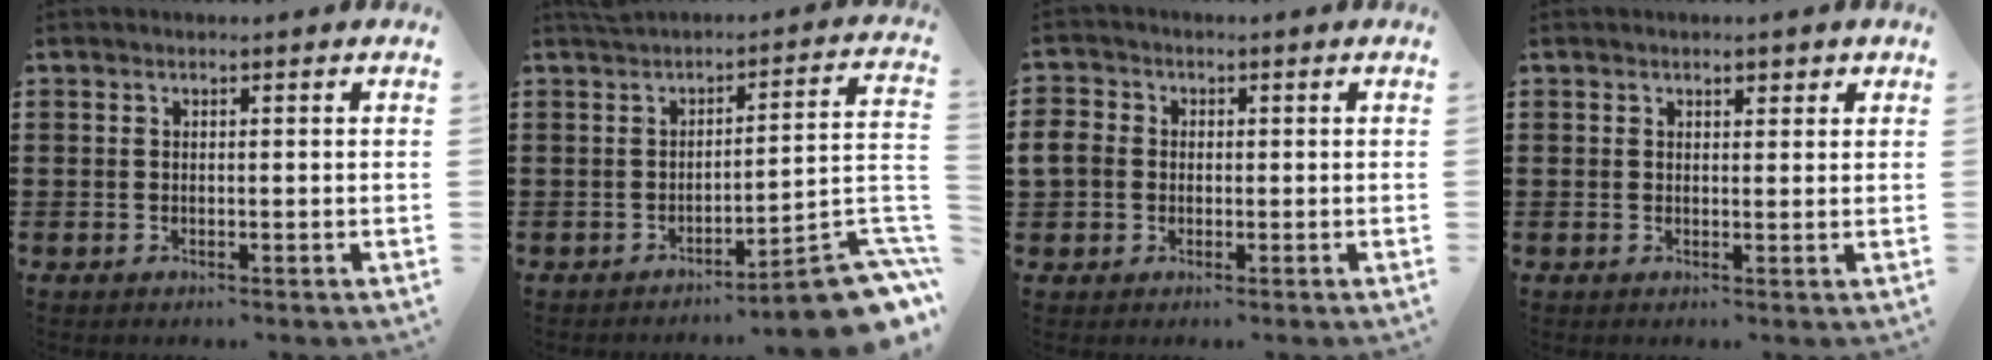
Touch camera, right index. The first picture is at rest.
{"total": 7.5, "force": [-4.5, 0.6, 6.0], "torque": [-0.085, -0.010, -0.087]}
{"total": 3.7, "force": [-0.2, 3.4, 1.6], "torque": [-0.062, 0.003, -0.014]}
{"total": 1.5, "force": [1.2, 0.8, 0.5], "torque": [-0.012, 0.005, 0.023]}